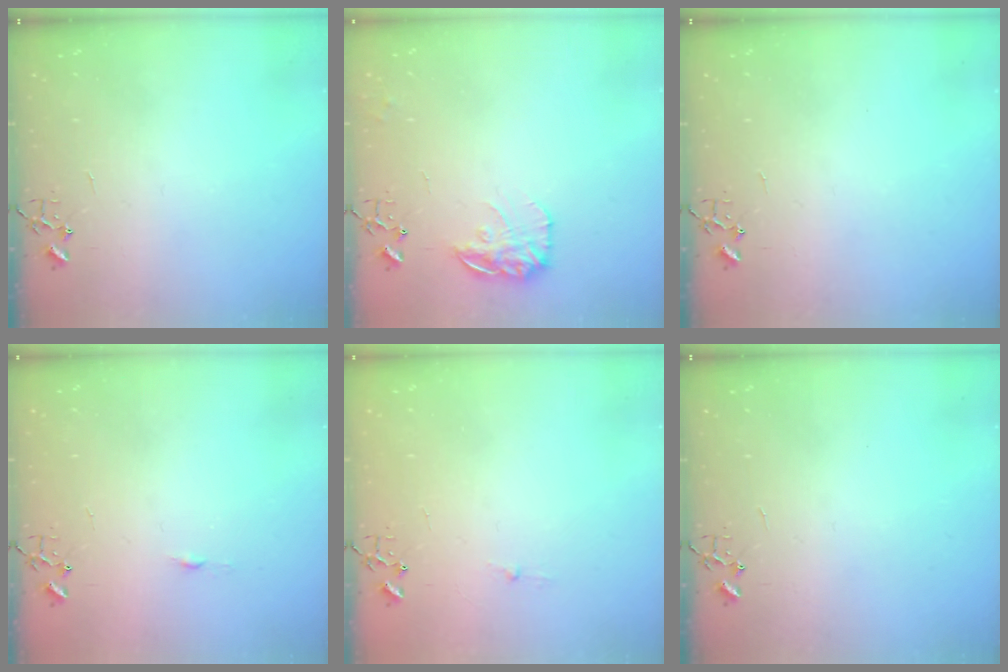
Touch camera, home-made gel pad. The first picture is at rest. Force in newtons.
{"total": 12.9, "press": 12.8, "slide": 0.6}
{"total": 0.0}
{"total": 3.3, "press": 3.3, "slide": 0.4}
{"total": 2.6, "press": 2.5, "slide": 0.4}
{"total": 0.0}